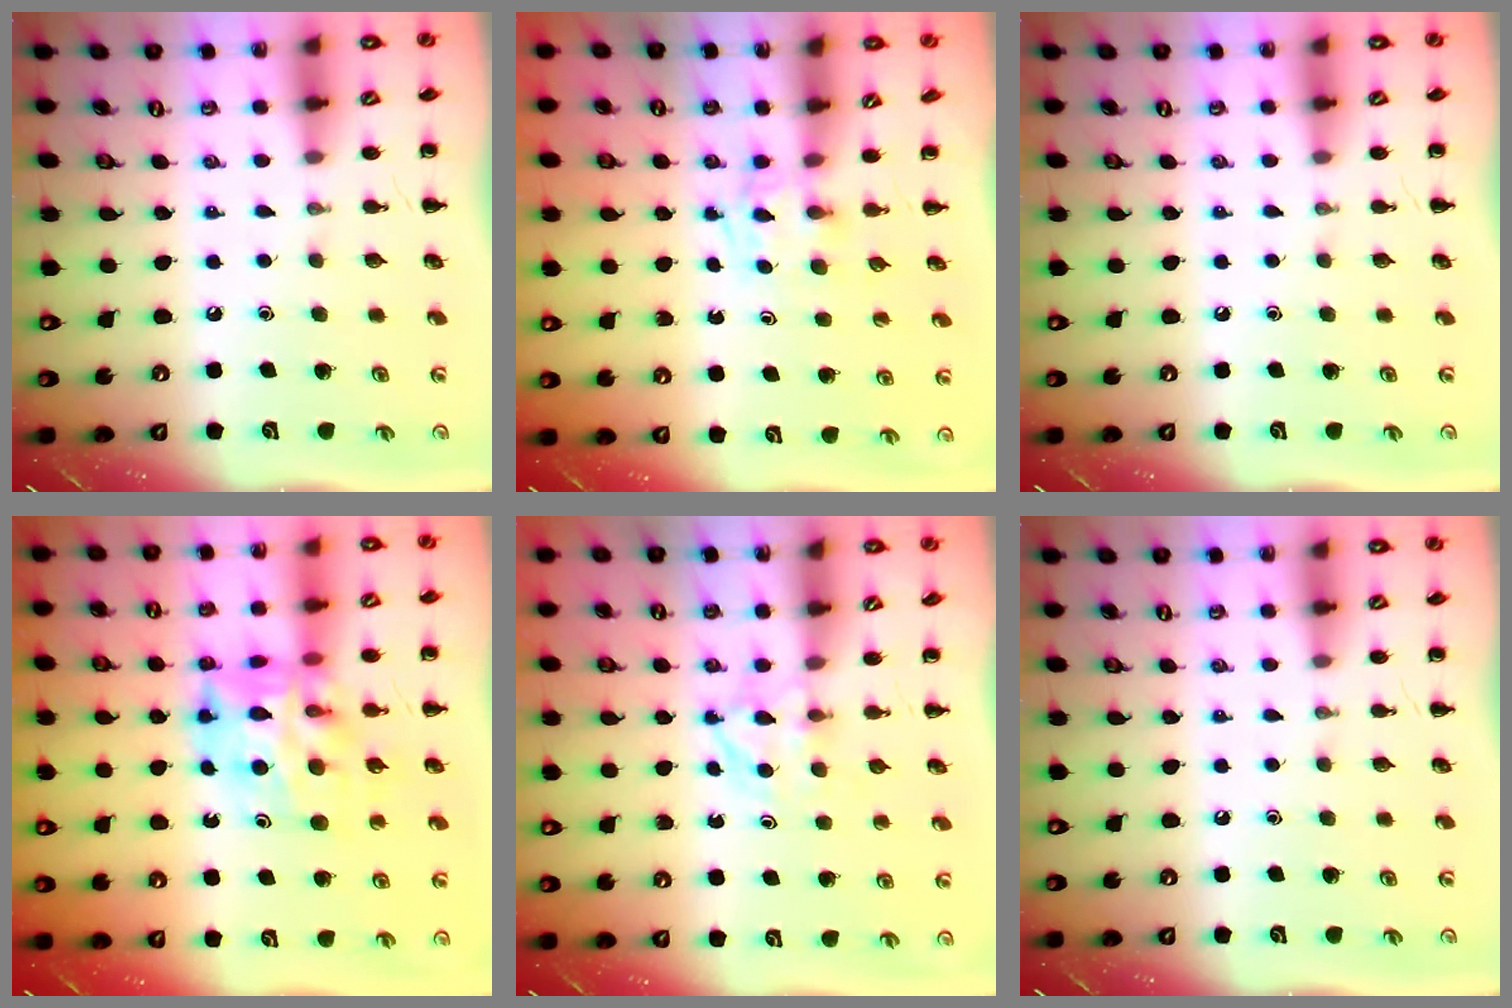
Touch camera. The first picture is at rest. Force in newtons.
{"total": 2.7, "press": 2.5, "slide": 1.0}
{"total": 0.0}
{"total": 13.5, "press": 12.9, "slide": 4.0}
{"total": 3.5, "press": 3.3, "slide": 1.1}
{"total": 0.0}